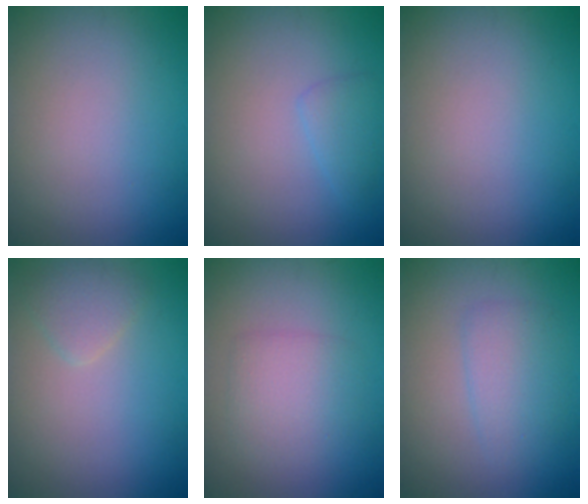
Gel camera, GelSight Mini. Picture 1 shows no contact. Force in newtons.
{"total": 1.7, "press": 1.7, "slide": 0.1}
{"total": 0.0}
{"total": 1.5, "press": 1.5, "slide": 0.1}
{"total": 2.8, "press": 2.8, "slide": 0.0}
{"total": 2.8, "press": 2.8, "slide": 0.1}